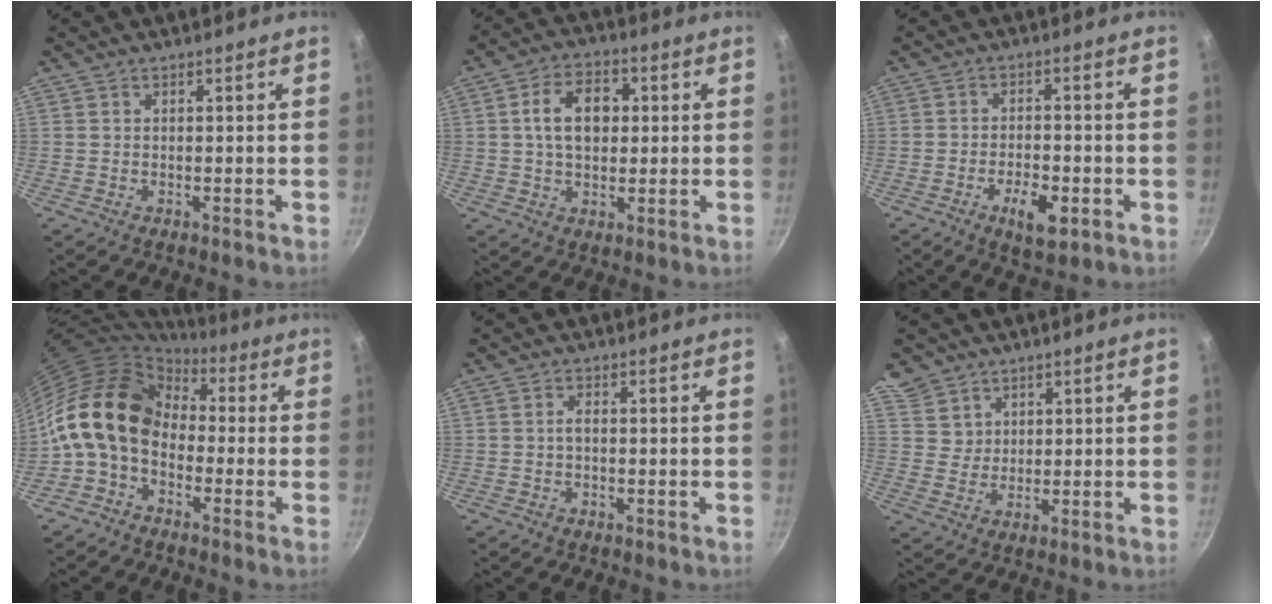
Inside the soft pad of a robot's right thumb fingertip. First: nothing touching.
{"total": 9.7, "force": [1.5, 6.6, 6.9], "torque": [-0.095, 0.011, 0.017]}
{"total": 6.8, "force": [-3.0, 2.9, 5.4], "torque": [-0.080, 0.014, -0.045]}
{"total": 15.9, "force": [-0.8, 11.8, 10.7], "torque": [-0.190, 0.043, -0.040]}
{"total": 1.2, "force": [-0.2, 0.4, 1.1], "torque": [-0.024, 0.005, -0.005]}
{"total": 6.1, "force": [3.8, 4.6, 0.9], "torque": [0.015, -0.006, 0.075]}